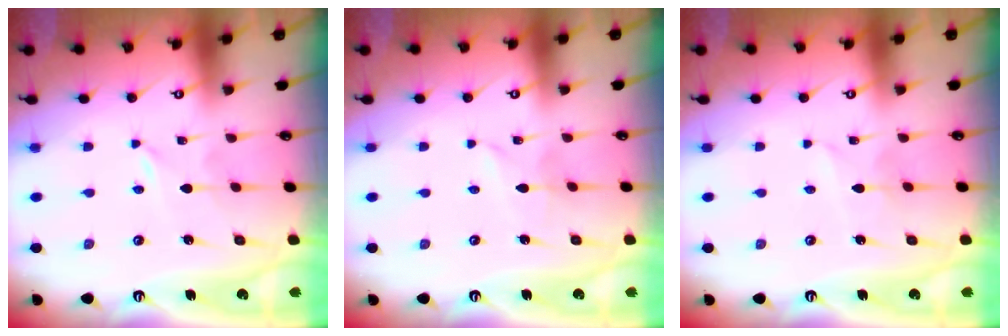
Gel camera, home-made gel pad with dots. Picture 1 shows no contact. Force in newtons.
{"total": 1.9, "press": 1.9, "slide": 0.2}
{"total": 4.5, "press": 4.5, "slide": 0.4}